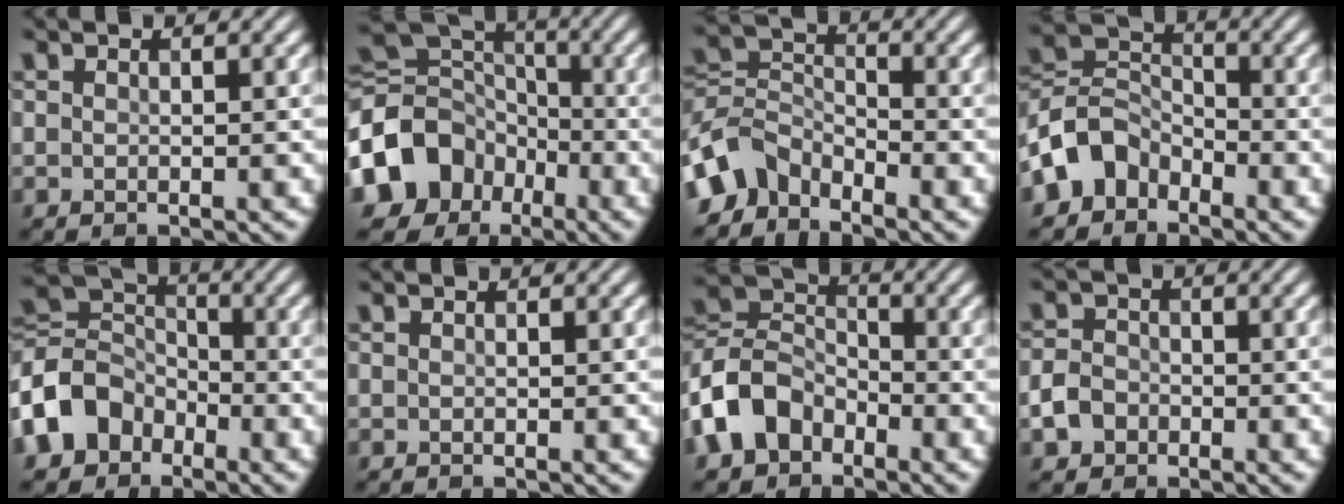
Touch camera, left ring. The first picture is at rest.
{"total": 9.5, "force": [-4.0, 7.5, 4.1], "torque": [-0.083, 0.003, -0.094]}
{"total": 4.6, "force": [-3.6, 2.6, 1.4], "torque": [-0.024, 0.002, -0.084]}
{"total": 4.8, "force": [-2.8, 3.5, 1.7], "torque": [-0.028, 0.009, -0.067]}
{"total": 6.9, "force": [-3.2, 5.4, 2.9], "torque": [-0.058, 0.012, -0.082]}
{"total": 0.0}
{"total": 6.6, "force": [-3.2, 4.8, 3.2], "torque": [-0.068, 0.009, -0.082]}
{"total": 2.7, "force": [-1.2, 2.1, 1.0], "torque": [-0.018, 0.002, -0.028]}